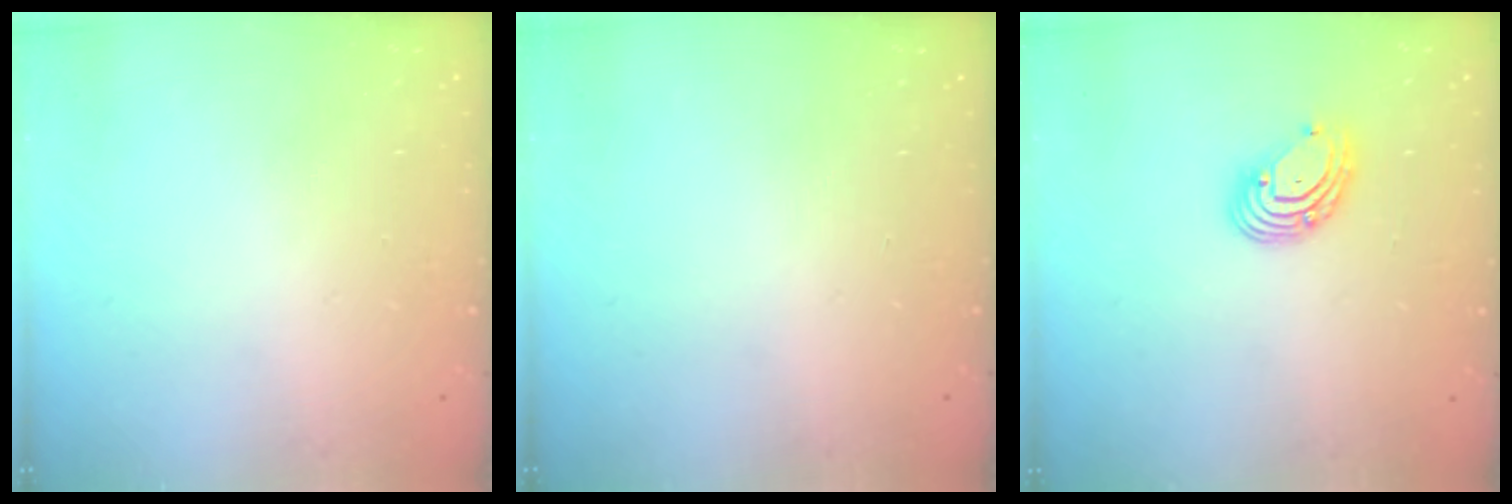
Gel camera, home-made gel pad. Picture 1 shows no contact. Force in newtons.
{"total": 0.0}
{"total": 6.5, "press": 6.4, "slide": 0.8}